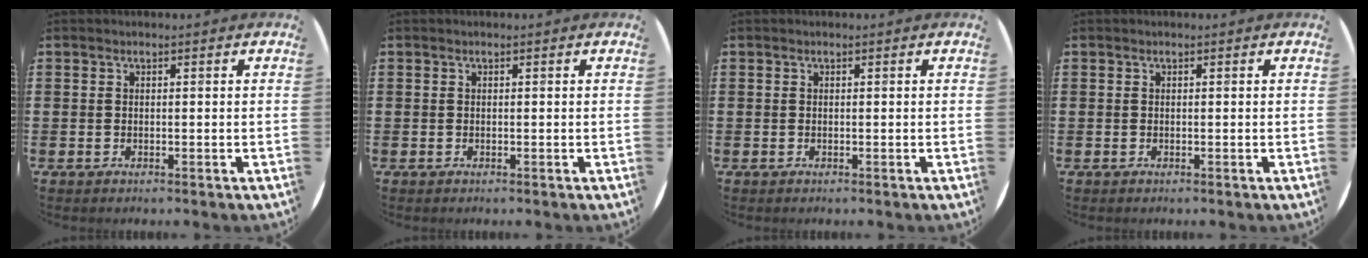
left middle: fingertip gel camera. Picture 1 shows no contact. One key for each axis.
{"total": 0.0}
{"total": 0.0}
{"total": 0.0}